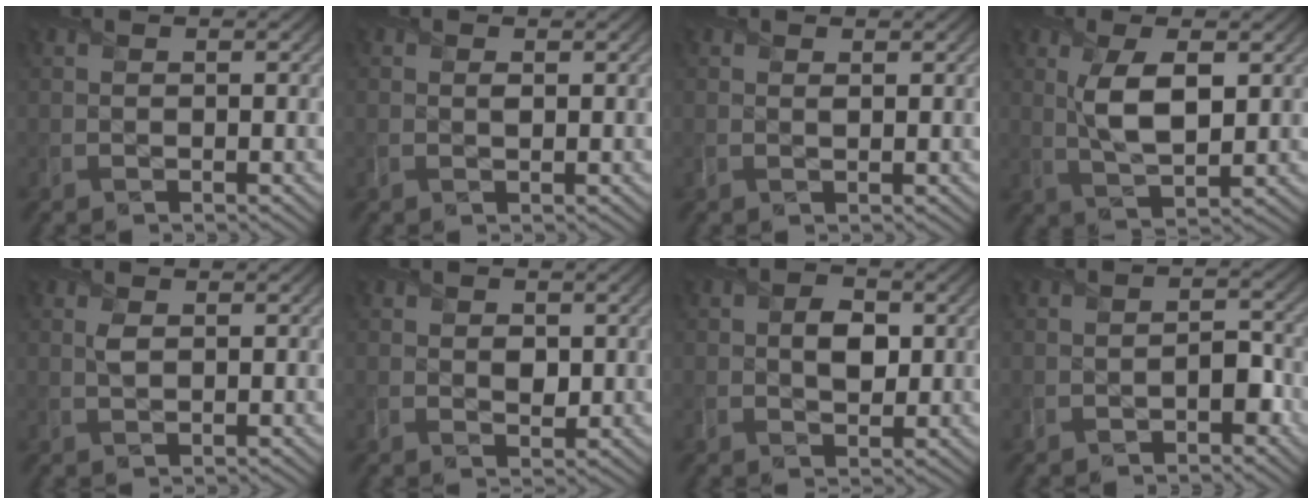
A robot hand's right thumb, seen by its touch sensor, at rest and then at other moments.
{"total": 0.5, "force": [0.1, 0.3, 0.4], "torque": [-0.009, -0.003, 0.000]}
{"total": 0.7, "force": [0.5, 0.2, 0.5], "torque": [-0.013, -0.001, 0.007]}
{"total": 6.5, "force": [1.4, 2.7, 5.8], "torque": [-0.124, 0.000, 0.029]}
{"total": 1.3, "force": [0.5, 0.6, 1.1], "torque": [-0.030, 0.002, 0.009]}
{"total": 1.9, "force": [0.2, 1.5, 1.2], "torque": [-0.024, -0.008, 0.003]}
{"total": 3.4, "force": [0.2, 2.4, 2.5], "torque": [-0.047, -0.006, -0.001]}
{"total": 2.5, "force": [-1.7, 1.2, 1.3], "torque": [-0.020, 0.003, -0.029]}